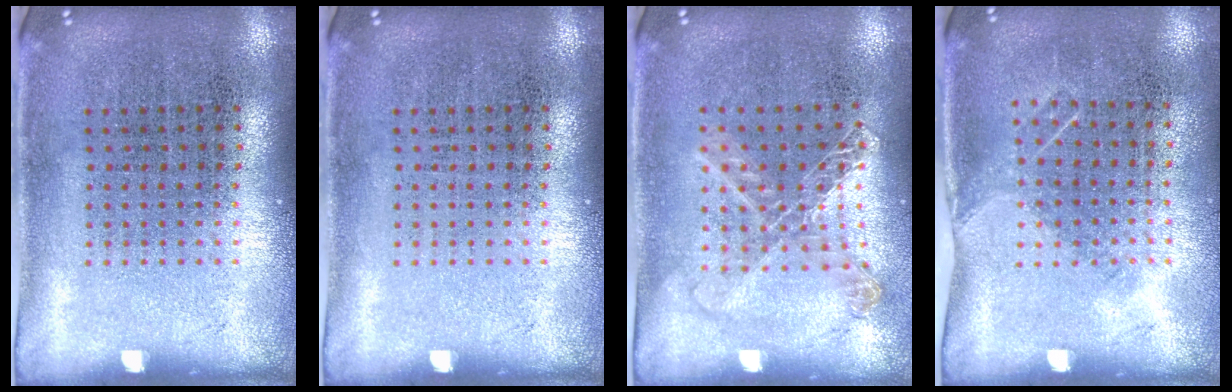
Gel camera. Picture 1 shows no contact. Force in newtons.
{"total": 0.0}
{"total": 1.2, "press": 1.1, "slide": 0.2}
{"total": 1.1, "press": 0.8, "slide": 0.7}